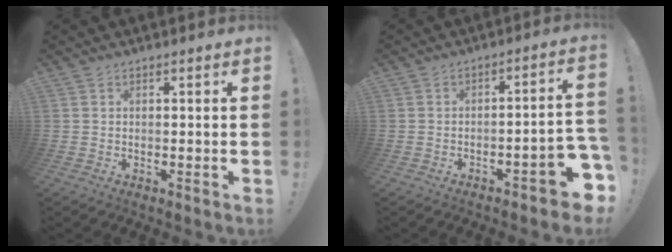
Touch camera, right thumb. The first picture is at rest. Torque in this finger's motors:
{"motor_torque": [1.99, 0.97, 1.03, -1.11, 0.22]}